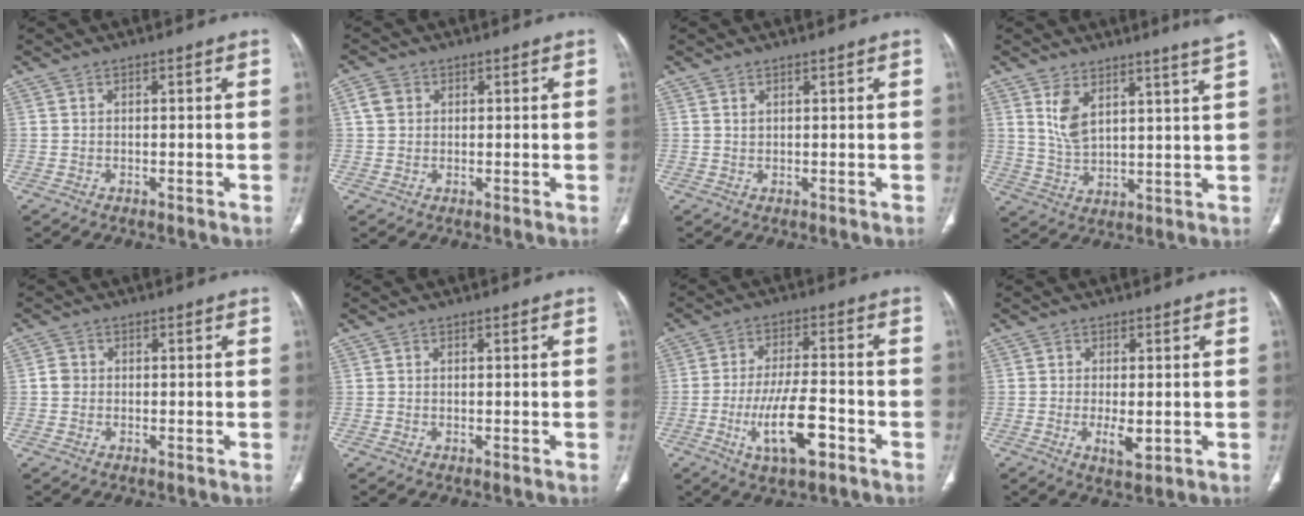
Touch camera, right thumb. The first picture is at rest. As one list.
[{"total": 3.2, "force": [0.9, 2.7, 1.4], "torque": [-0.016, 0.003, 0.017]}, {"total": 0.8, "force": [0.7, 0.2, 0.4], "torque": [-0.004, -0.006, 0.013]}, {"total": 9.4, "force": [6.2, 1.7, 6.9], "torque": [-0.109, -0.045, 0.111]}, {"total": 2.0, "force": [-0.1, 1.9, 0.8], "torque": [-0.005, 0.007, -0.002]}, {"total": 0.0}, {"total": 11.8, "force": [-4.8, 4.2, 10.0], "torque": [-0.182, 0.020, -0.080]}, {"total": 4.4, "force": [-0.9, 1.9, 3.9], "torque": [-0.064, -0.008, -0.011]}]